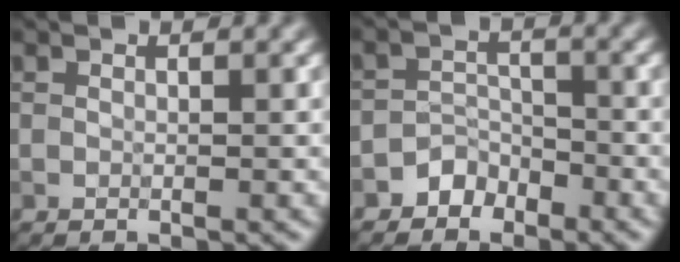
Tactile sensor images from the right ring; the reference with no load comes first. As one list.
[{"total": 2.3, "force": [-1.7, 1.5, 0.3], "torque": [0.008, 0.011, -0.032]}]